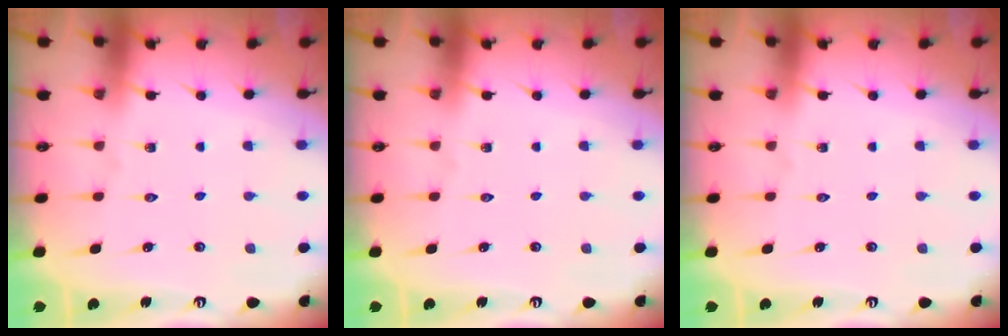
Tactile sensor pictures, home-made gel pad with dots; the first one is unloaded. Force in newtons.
{"total": 0.0}
{"total": 0.0}